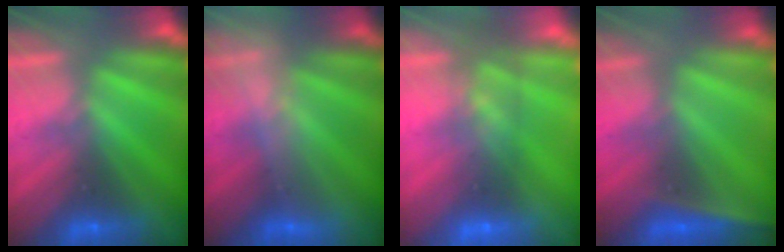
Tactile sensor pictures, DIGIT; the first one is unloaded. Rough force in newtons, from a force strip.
{"total": 2.5}
{"total": 7.8}
{"total": 2.7}